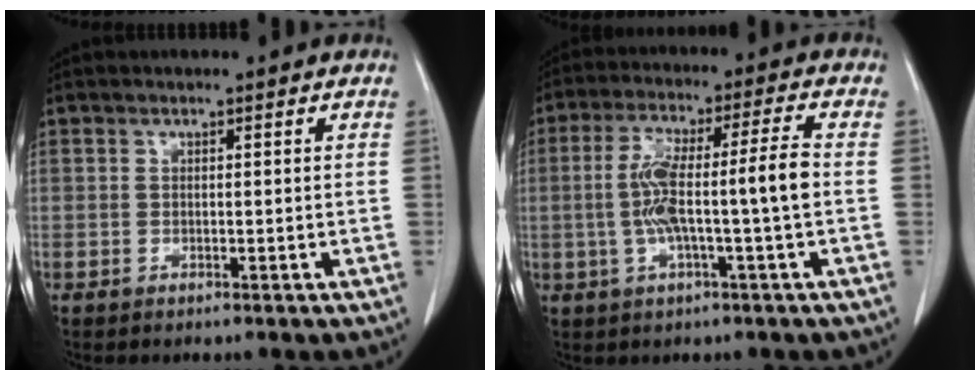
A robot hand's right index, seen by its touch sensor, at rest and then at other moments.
{"total": 10.2, "force": [-1.1, 0.0, 10.1], "torque": [-0.193, 0.023, -0.021]}